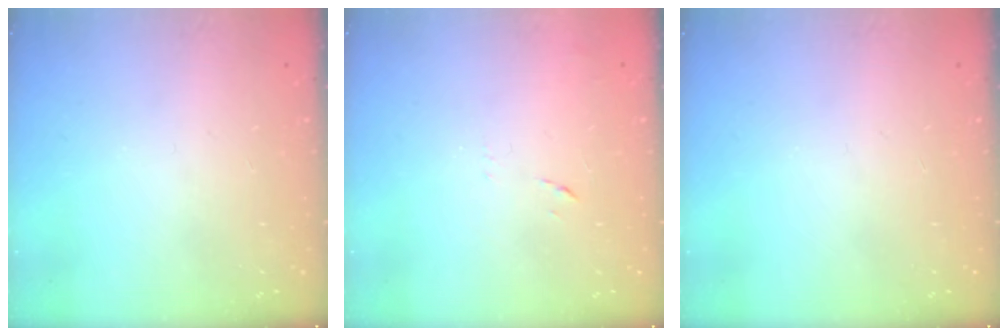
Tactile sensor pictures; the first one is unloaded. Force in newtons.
{"total": 7.2, "press": 7.2, "slide": 0.6}
{"total": 0.0}